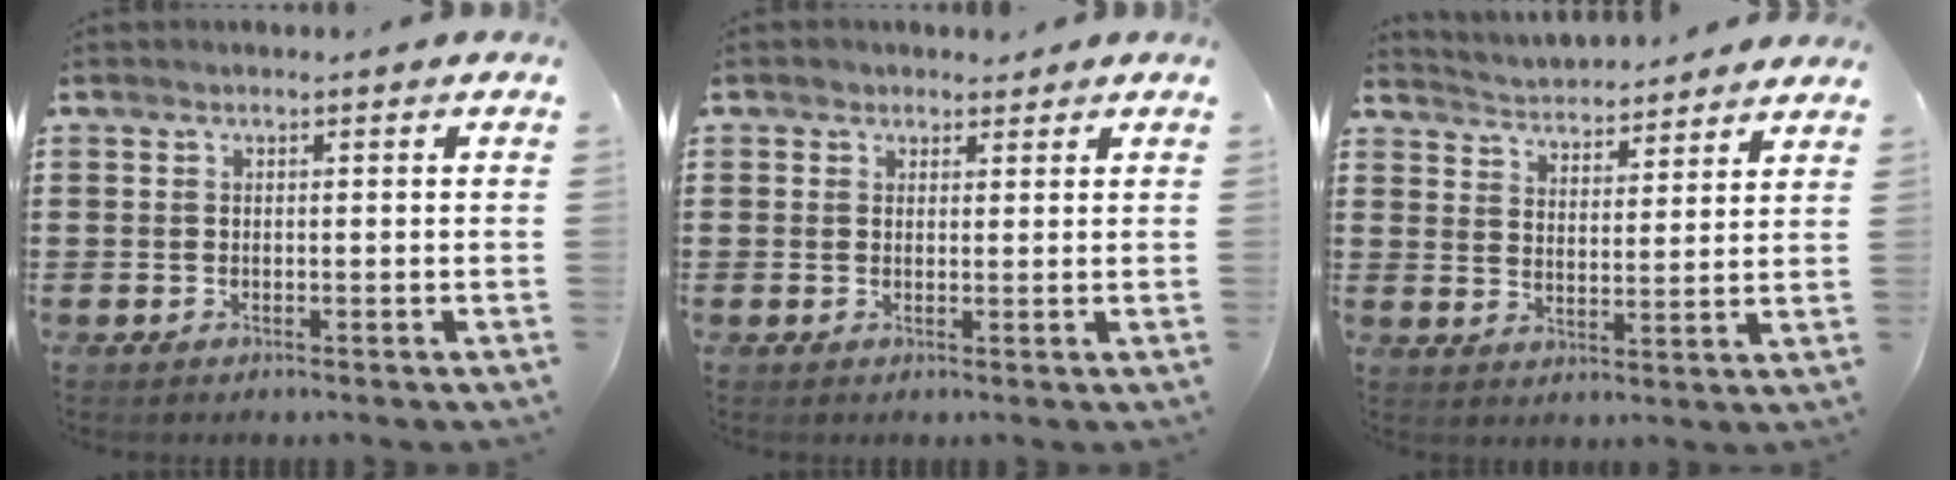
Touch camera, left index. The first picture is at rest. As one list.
[{"total": 1.8, "force": [1.3, 1.1, 0.0], "torque": [-0.005, 0.008, 0.025]}, {"total": 3.8, "force": [3.7, 0.0, -0.6], "torque": [-0.010, -0.028, 0.062]}]